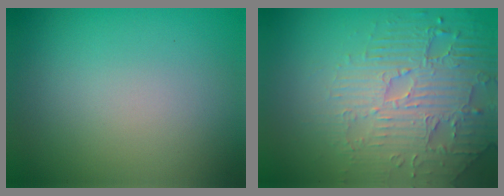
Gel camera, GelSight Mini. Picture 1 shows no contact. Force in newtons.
{"total": 4.6, "press": 4.3, "slide": 1.6}